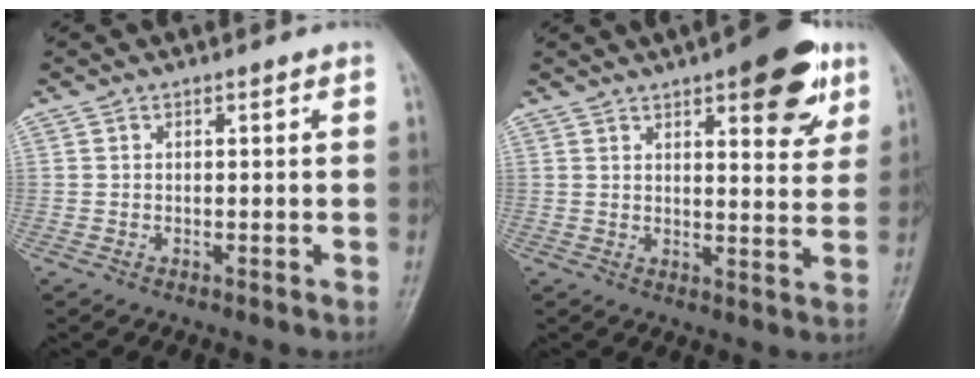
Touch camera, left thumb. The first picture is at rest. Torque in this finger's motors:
{"motor_torque": [2.29, 1.58, 1.35, -1.35, 0.12]}